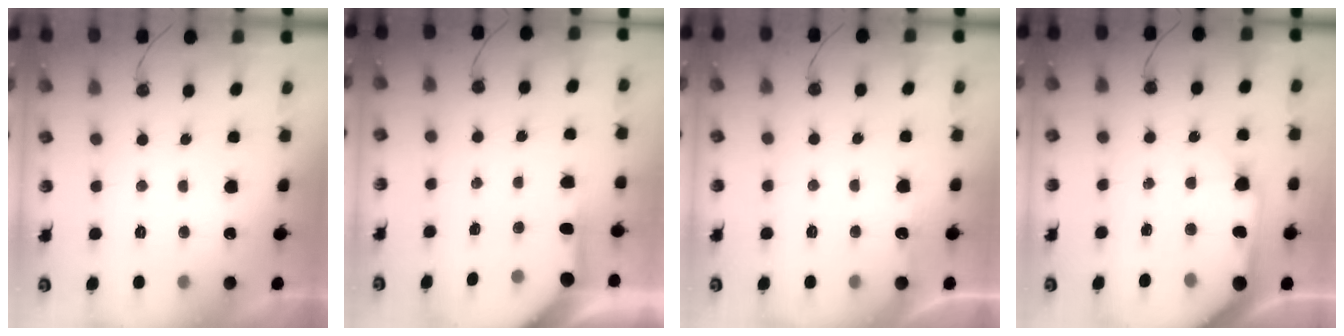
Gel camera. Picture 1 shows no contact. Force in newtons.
{"total": 3.8, "press": 3.7, "slide": 0.4}
{"total": 3.5, "press": 3.5, "slide": 0.5}
{"total": 13.2, "press": 13.1, "slide": 2.1}